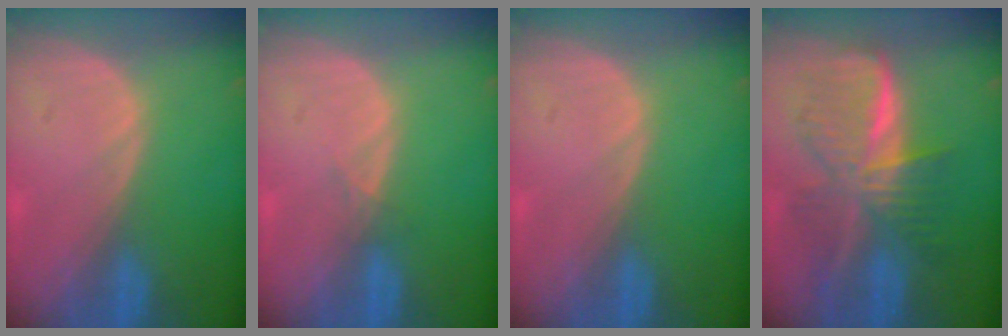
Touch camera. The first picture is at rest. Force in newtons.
{"total": 0.7, "press": 0.7, "slide": 0.2}
{"total": 0.0}
{"total": 9.4, "press": 9.4, "slide": 0.6}